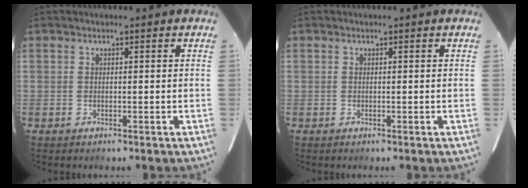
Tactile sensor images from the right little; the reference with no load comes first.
{"total": 0.0}